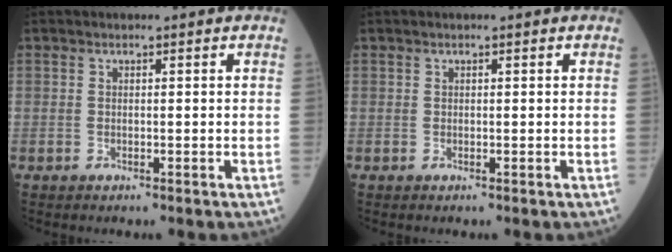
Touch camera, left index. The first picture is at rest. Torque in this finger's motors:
{"motor_torque": [0.01, -0.02, 0.01, 0.00]}